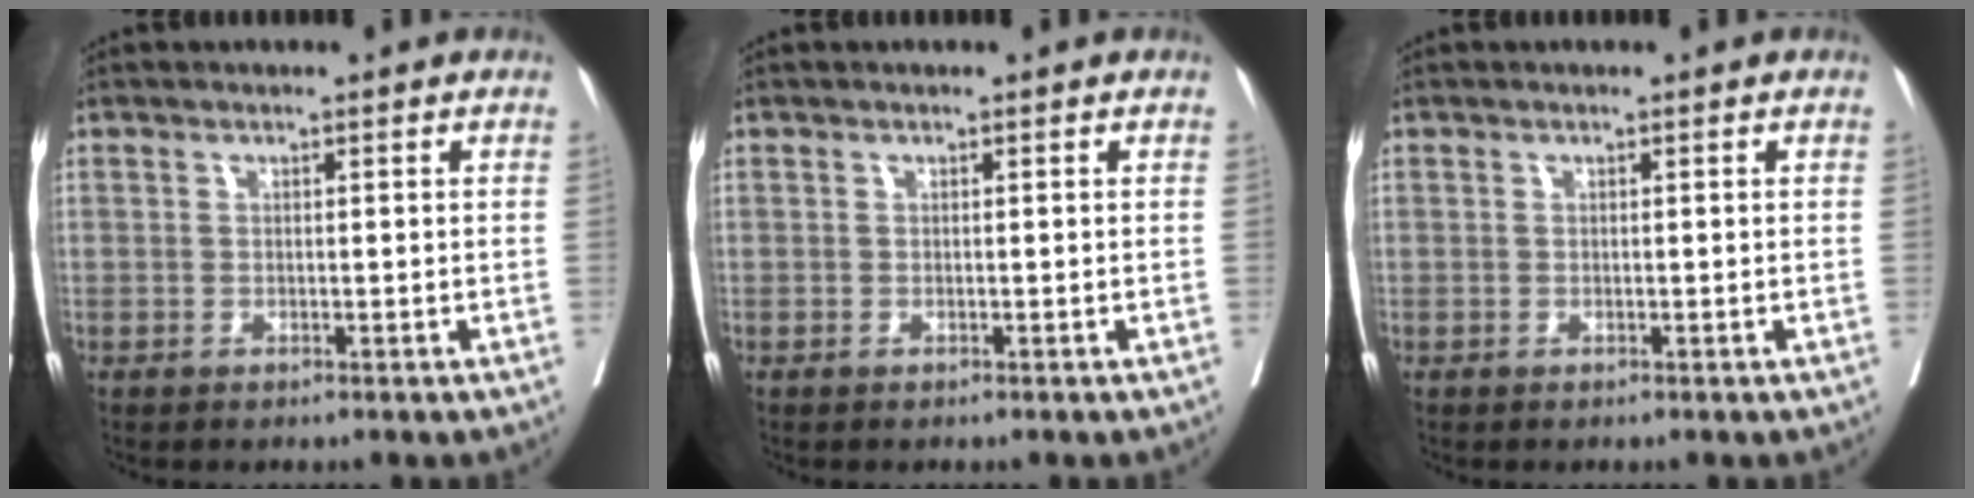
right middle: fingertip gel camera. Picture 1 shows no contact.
{"total": 0.0}
{"total": 0.0}